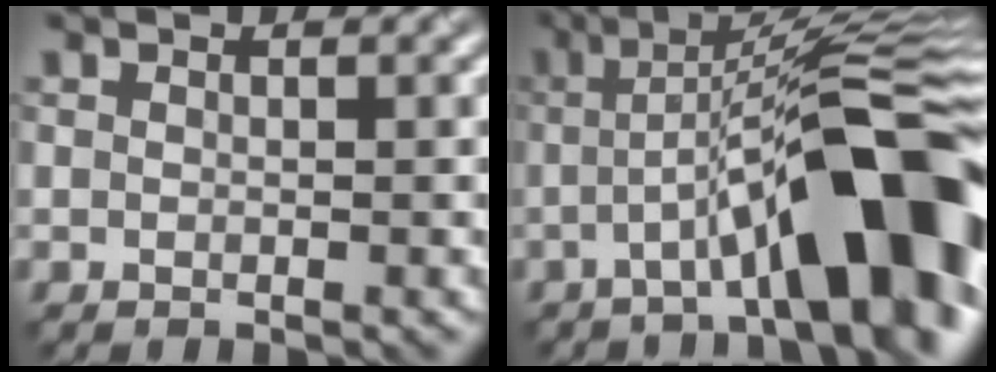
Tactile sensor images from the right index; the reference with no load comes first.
{"total": 13.0, "force": [-3.4, 3.0, 12.1], "torque": [-0.164, 0.014, -0.055]}